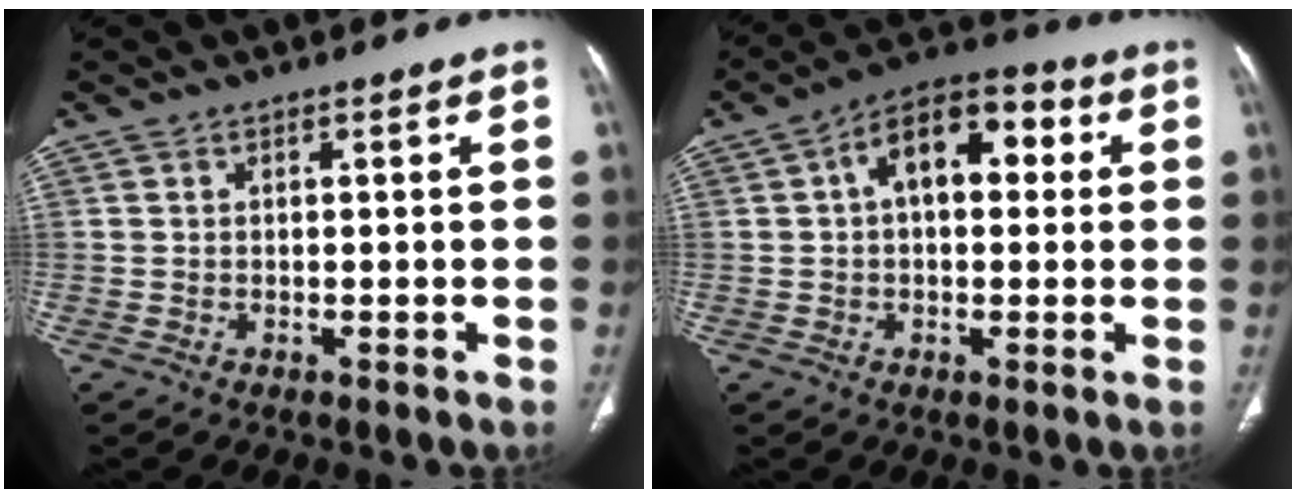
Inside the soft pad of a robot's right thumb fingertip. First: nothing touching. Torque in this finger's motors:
{"motor_torque": [1.16, 3.85, 0.59, -0.44, 0.10]}